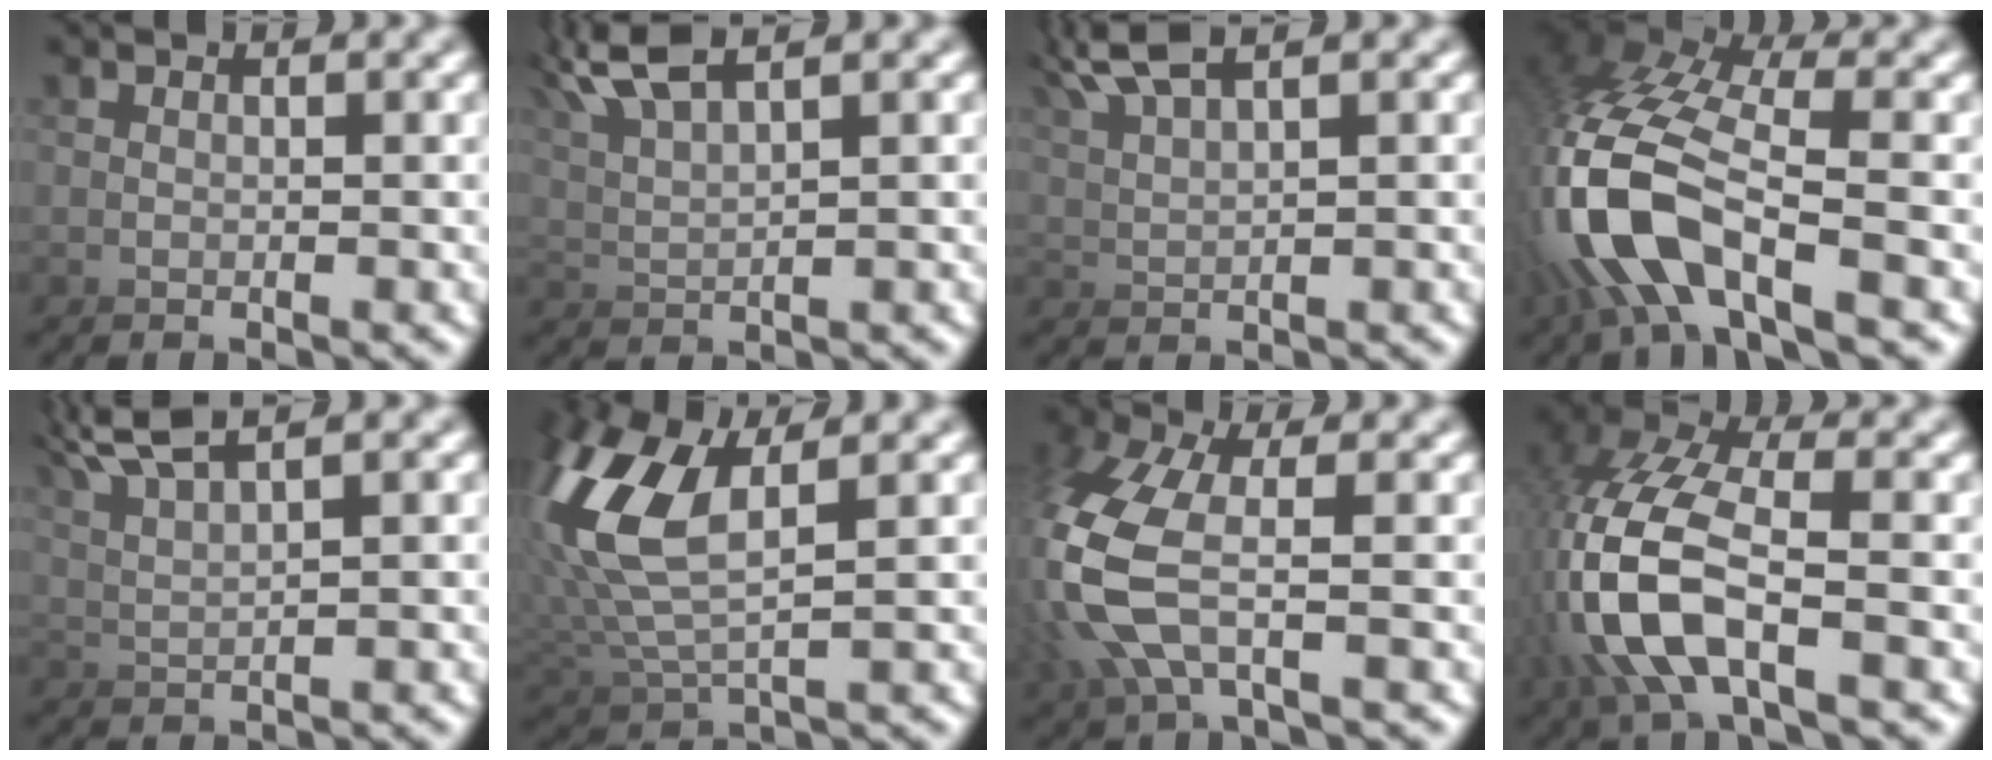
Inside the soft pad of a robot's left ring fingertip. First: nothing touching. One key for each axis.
{"total": 3.0, "fx": 2.9, "fy": 0.0, "fz": 0.8, "tx": -0.082, "ty": 0.008, "tz": 0.048}
{"total": 2.5, "fx": 2.5, "fy": -0.1, "fz": 0.2, "tx": -0.058, "ty": 0.002, "tz": 0.045}
{"total": 3.5, "fx": -1.0, "fy": 1.8, "fz": 2.8, "tx": -0.156, "ty": -0.004, "tz": -0.020}
{"total": 3.7, "fx": 3.6, "fy": -0.1, "fz": 1.1, "tx": -0.077, "ty": 0.008, "tz": 0.058}
{"total": 5.9, "fx": 1.6, "fy": 3.3, "fz": 4.7, "tx": -0.178, "ty": -0.007, "tz": 0.030}
{"total": 2.5, "fx": 0.0, "fy": 1.8, "fz": 1.6, "tx": -0.142, "ty": -0.022, "tz": 0.012}
{"total": 4.5, "fx": -1.4, "fy": 2.9, "fz": 3.2, "tx": -0.172, "ty": -0.015, "tz": -0.023}